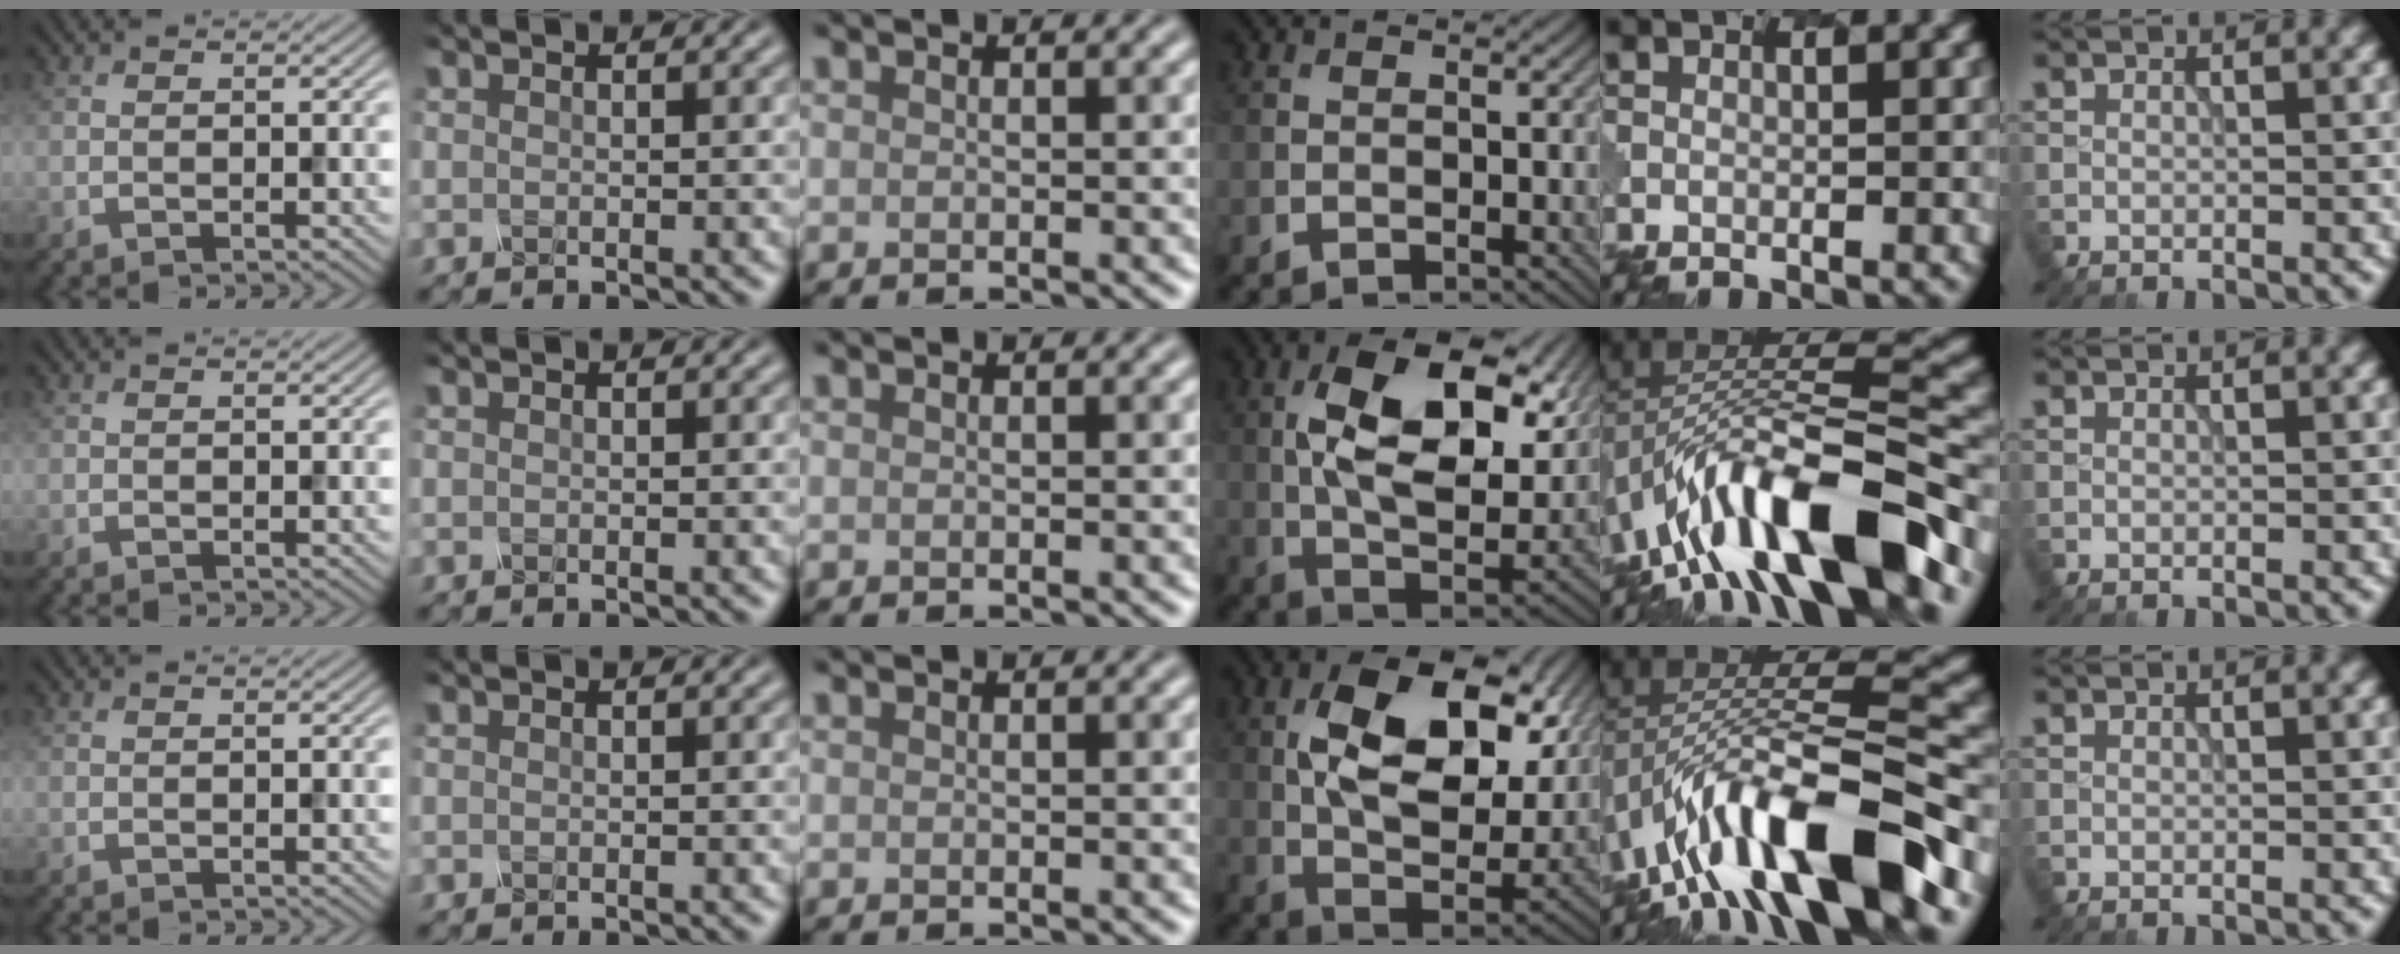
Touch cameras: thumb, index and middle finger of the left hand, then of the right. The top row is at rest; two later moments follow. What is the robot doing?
{"motion": "unscrew", "object": "spray bottle"}